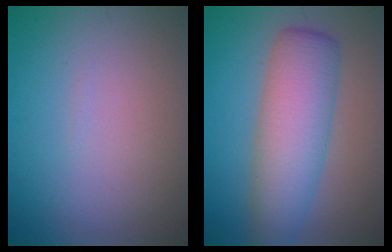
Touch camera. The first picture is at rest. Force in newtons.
{"total": 7.0, "press": 7.0, "slide": 0.2}